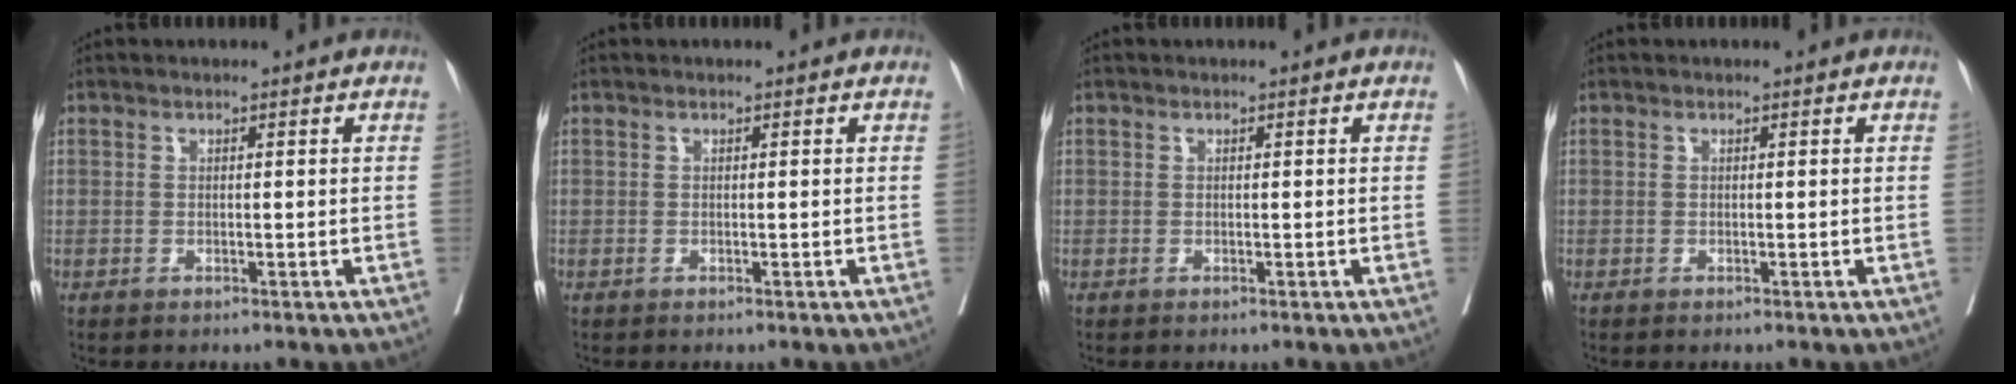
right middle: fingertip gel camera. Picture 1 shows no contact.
{"total": 0.0}
{"total": 0.0}
{"total": 0.0}